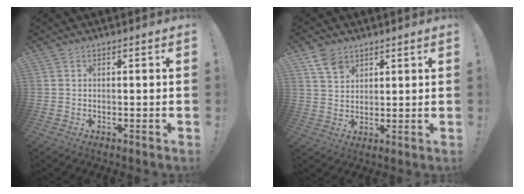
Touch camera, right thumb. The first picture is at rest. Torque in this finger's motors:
{"motor_torque": [-0.13, 0.36, 0.00, 0.28, 0.00]}